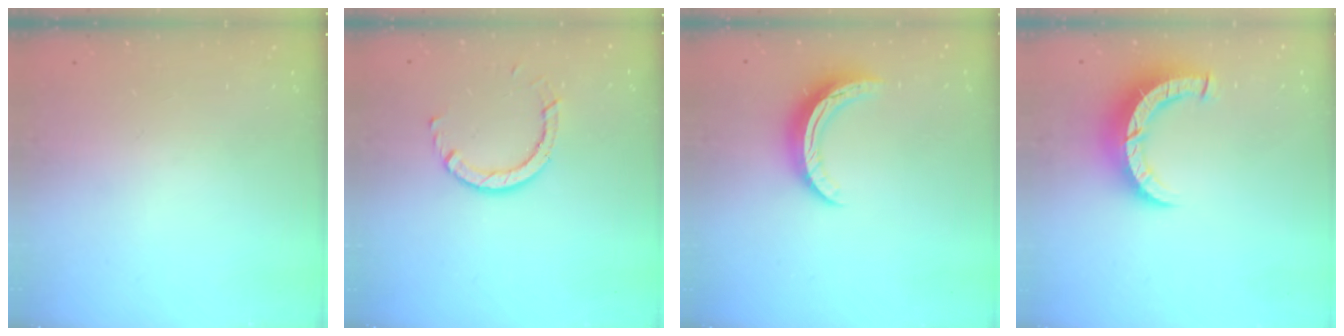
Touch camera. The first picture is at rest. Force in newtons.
{"total": 5.1, "press": 5.1, "slide": 0.3}
{"total": 9.3, "press": 9.3, "slide": 0.3}
{"total": 8.8, "press": 8.8, "slide": 1.1}